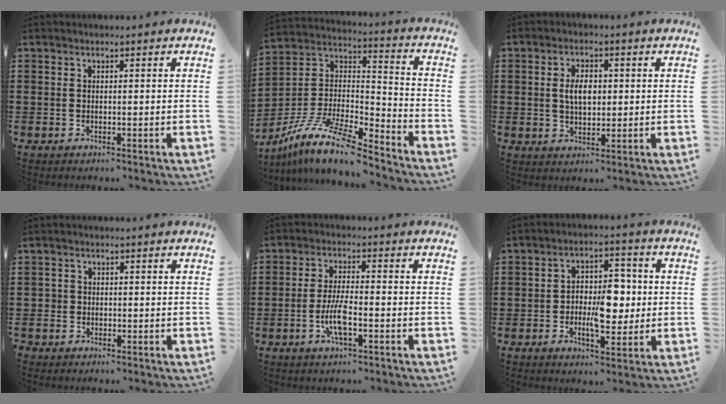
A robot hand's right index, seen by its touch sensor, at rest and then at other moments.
{"total": 12.6, "force": [-10.2, 2.3, 7.0], "torque": [-0.141, 0.022, -0.198]}
{"total": 4.4, "force": [0.4, 2.3, 3.7], "torque": [-0.066, 0.005, 0.004]}
{"total": 1.2, "force": [-0.5, 1.1, 0.1], "torque": [-0.005, 0.005, -0.012]}
{"total": 5.4, "force": [-1.9, 1.3, 4.9], "torque": [-0.110, -0.006, -0.041]}
{"total": 7.3, "force": [-0.7, 4.0, 6.1], "torque": [-0.102, 0.004, -0.017]}